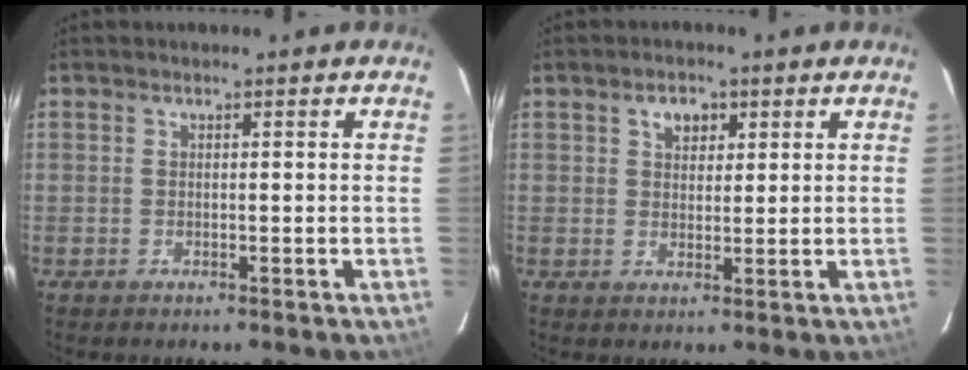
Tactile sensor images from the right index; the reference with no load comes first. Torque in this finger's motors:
{"motor_torque": [0.08, -0.01, 0.23, 0.03]}